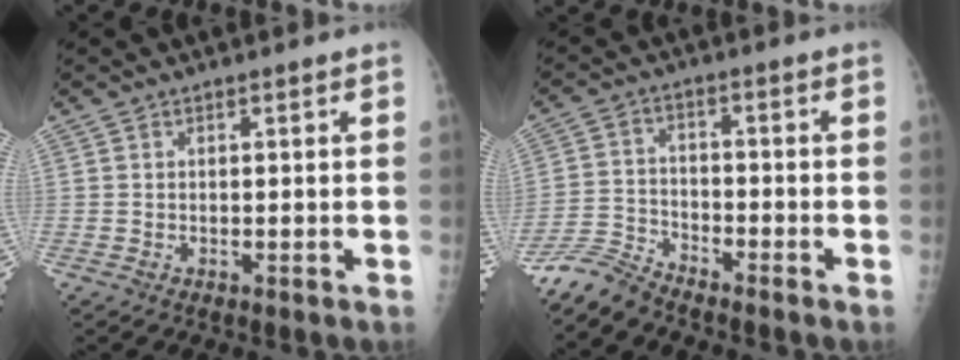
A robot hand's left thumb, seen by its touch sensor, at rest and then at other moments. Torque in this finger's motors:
{"motor_torque": [0.02, 0.03, -0.49, 0.52, 0.01]}